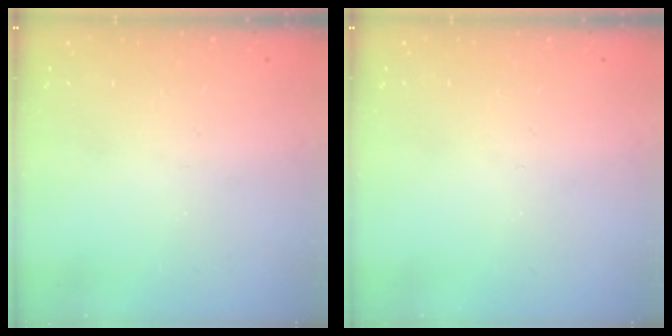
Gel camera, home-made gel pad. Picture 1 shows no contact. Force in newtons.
{"total": 0.0}